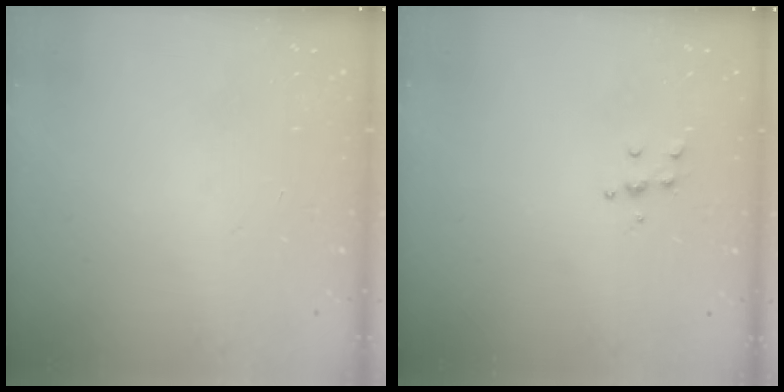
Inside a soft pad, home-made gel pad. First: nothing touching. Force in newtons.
{"total": 5.0, "press": 5.0, "slide": 0.6}